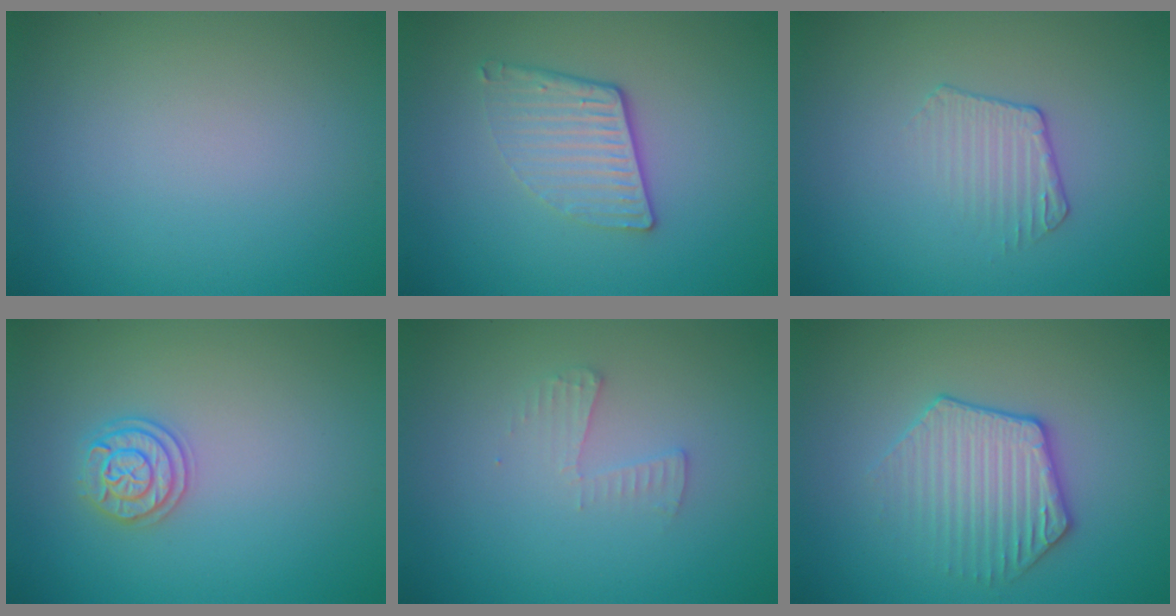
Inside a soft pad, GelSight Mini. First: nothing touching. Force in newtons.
{"total": 3.3, "press": 2.6, "slide": 2.1}
{"total": 1.8, "press": 0.9, "slide": 1.5}
{"total": 2.1, "press": 2.1, "slide": 0.3}
{"total": 1.4, "press": 1.4, "slide": 0.1}
{"total": 3.4, "press": 3.1, "slide": 1.1}